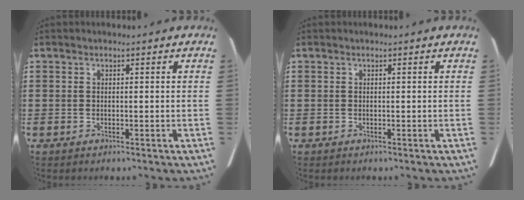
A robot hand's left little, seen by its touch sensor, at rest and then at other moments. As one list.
[{"total": 0.0}]